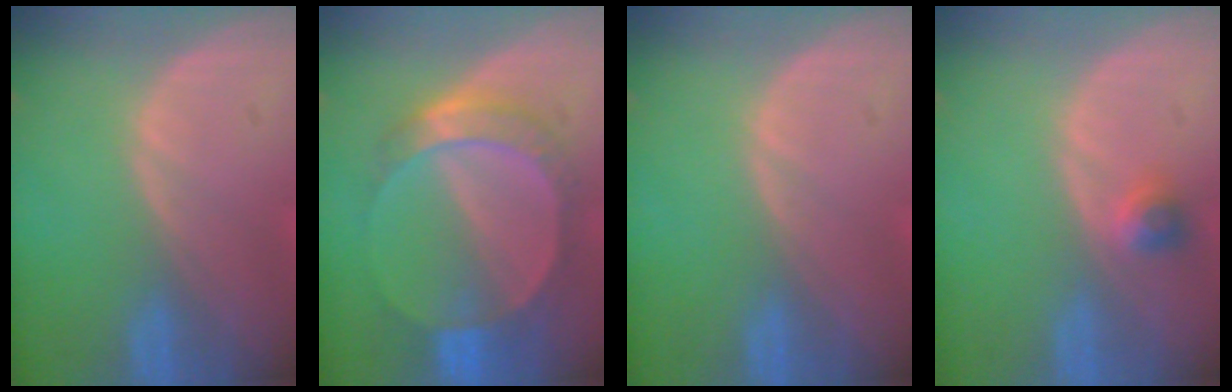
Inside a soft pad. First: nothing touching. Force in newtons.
{"total": 7.1, "press": 7.0, "slide": 0.5}
{"total": 0.0}
{"total": 2.4, "press": 2.0, "slide": 1.2}